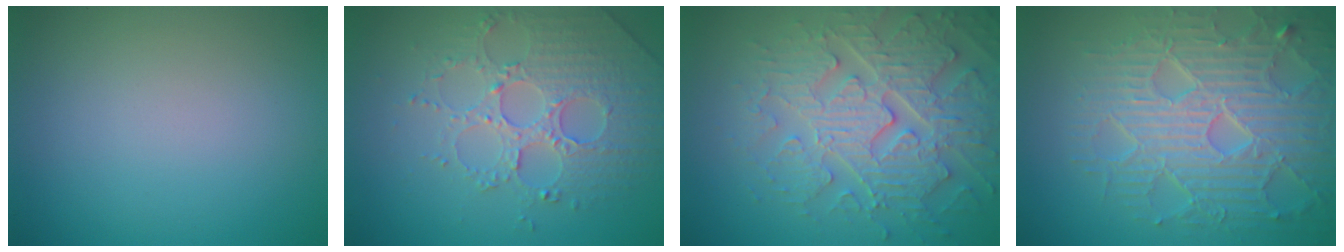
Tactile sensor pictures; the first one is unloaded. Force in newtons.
{"total": 4.2, "press": 3.9, "slide": 1.3}
{"total": 6.8, "press": 5.8, "slide": 3.6}
{"total": 8.0, "press": 6.1, "slide": 5.1}